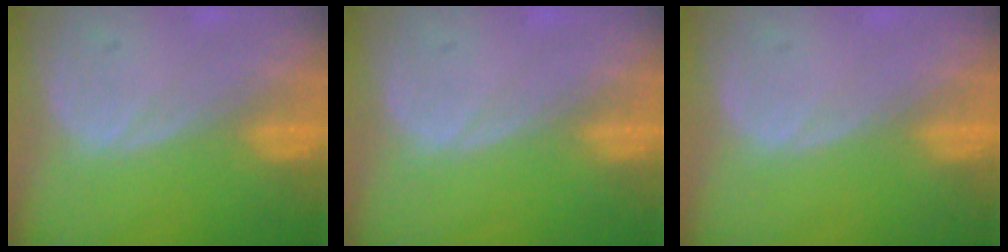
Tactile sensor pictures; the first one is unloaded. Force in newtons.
{"total": 0.0}
{"total": 0.0}